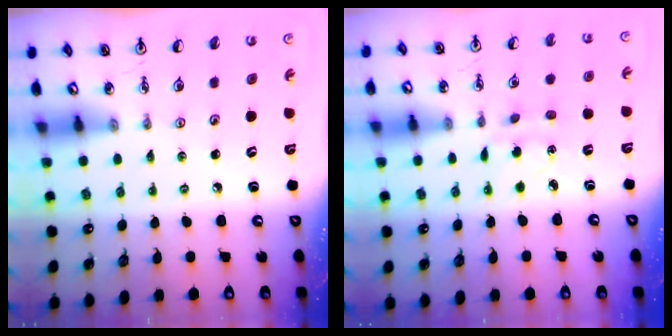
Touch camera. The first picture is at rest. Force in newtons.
{"total": 4.0, "press": 3.9, "slide": 0.6}